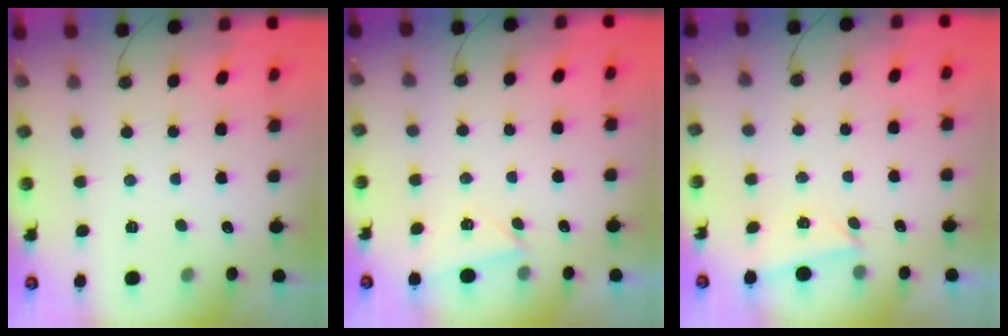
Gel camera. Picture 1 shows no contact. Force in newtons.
{"total": 2.6, "press": 1.5, "slide": 2.1}
{"total": 2.0, "press": 1.9, "slide": 0.7}